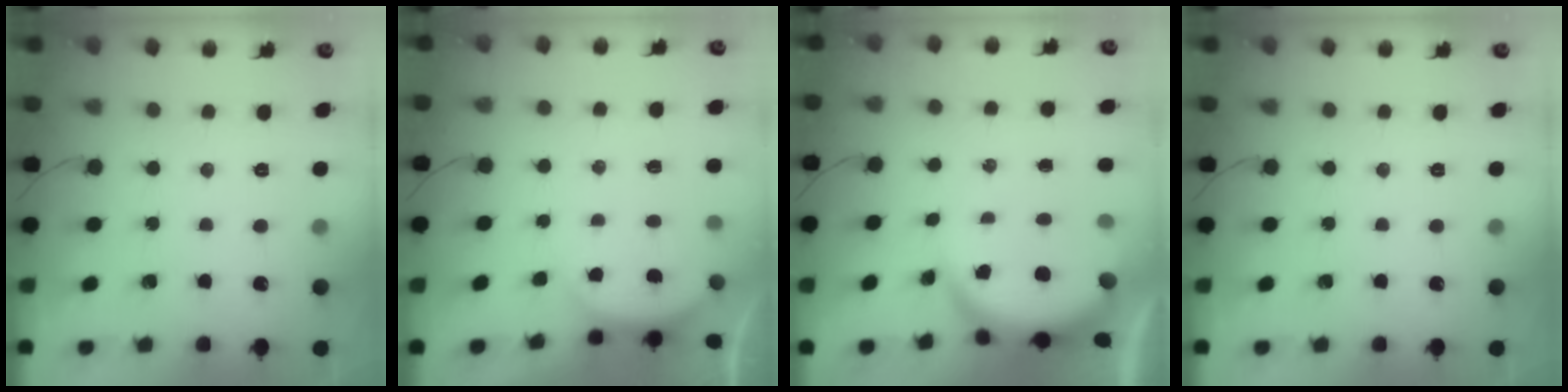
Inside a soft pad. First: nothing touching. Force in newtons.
{"total": 2.3, "press": 2.2, "slide": 0.6}
{"total": 4.1, "press": 4.1, "slide": 0.1}
{"total": 0.0}